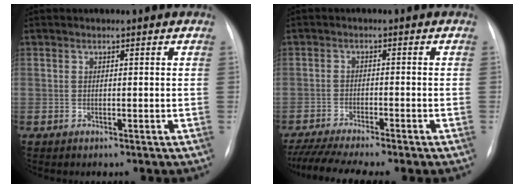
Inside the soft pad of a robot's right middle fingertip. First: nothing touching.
{"total": 10.1, "force": [-8.7, 0.0, 5.2], "torque": [-0.078, -0.017, -0.138]}